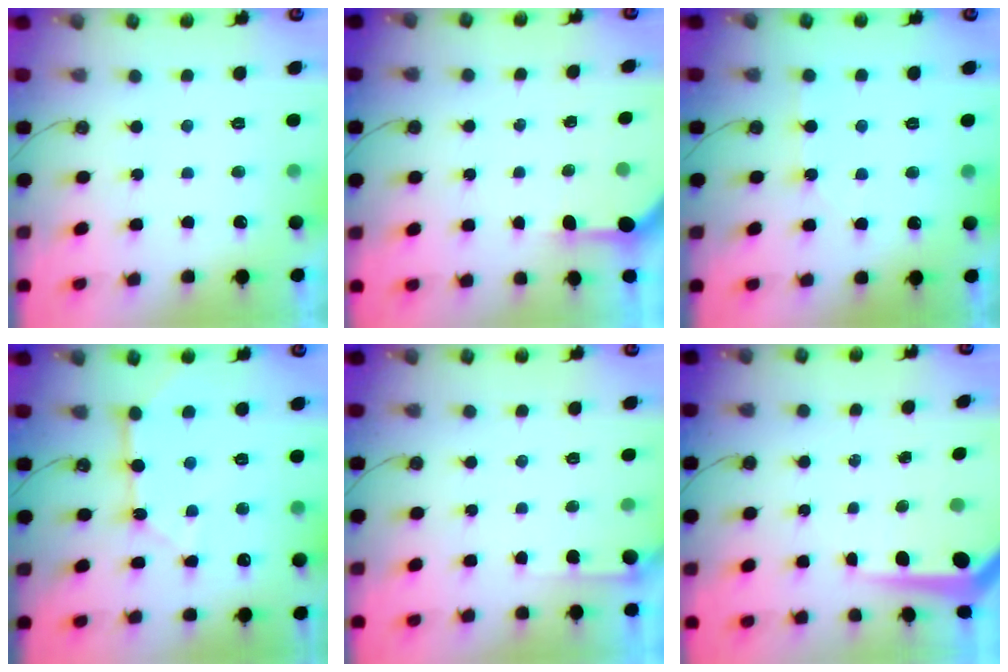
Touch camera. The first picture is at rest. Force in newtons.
{"total": 2.9, "press": 2.9, "slide": 0.3}
{"total": 3.7, "press": 3.7, "slide": 0.3}
{"total": 9.3, "press": 9.3, "slide": 0.2}
{"total": 1.5, "press": 1.5, "slide": 0.2}
{"total": 6.4, "press": 6.4, "slide": 0.7}